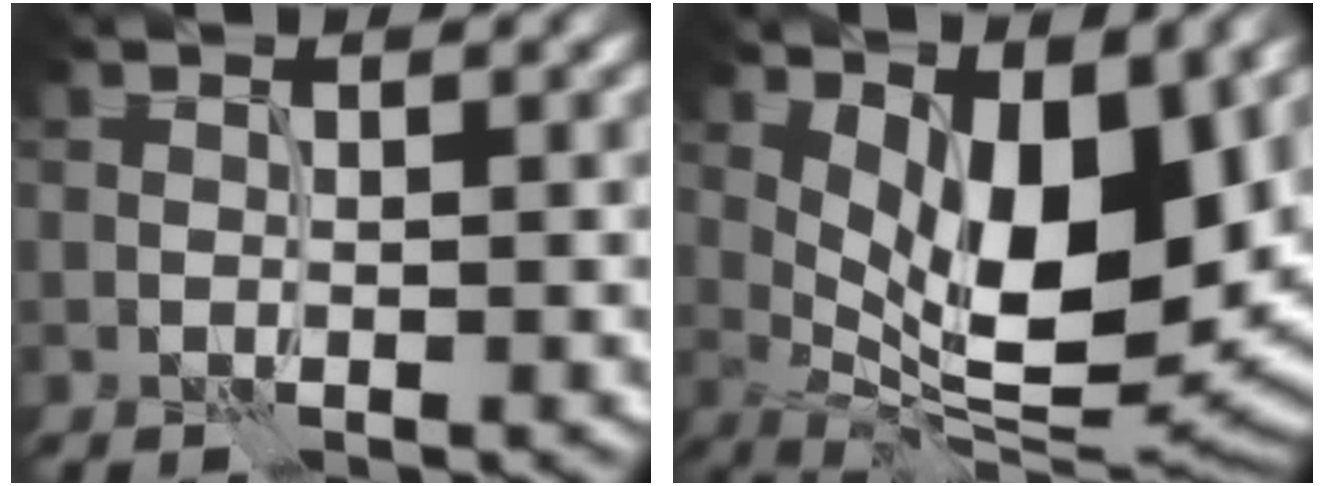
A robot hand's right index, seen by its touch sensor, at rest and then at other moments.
{"total": 12.1, "force": [2.7, 4.8, 10.8], "torque": [-0.149, -0.009, 0.047]}